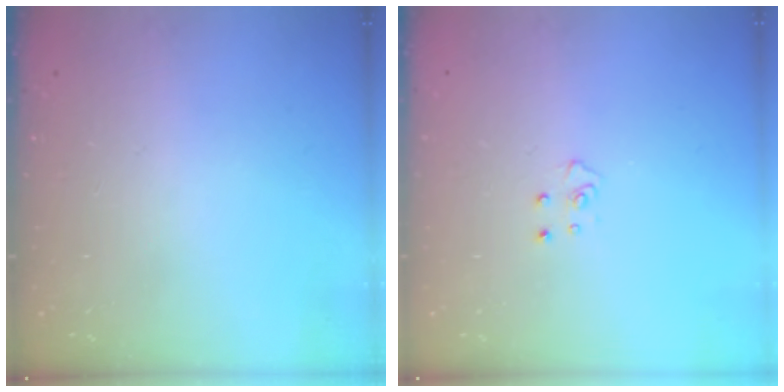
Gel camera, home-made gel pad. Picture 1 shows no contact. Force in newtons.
{"total": 3.8, "press": 3.8, "slide": 0.3}